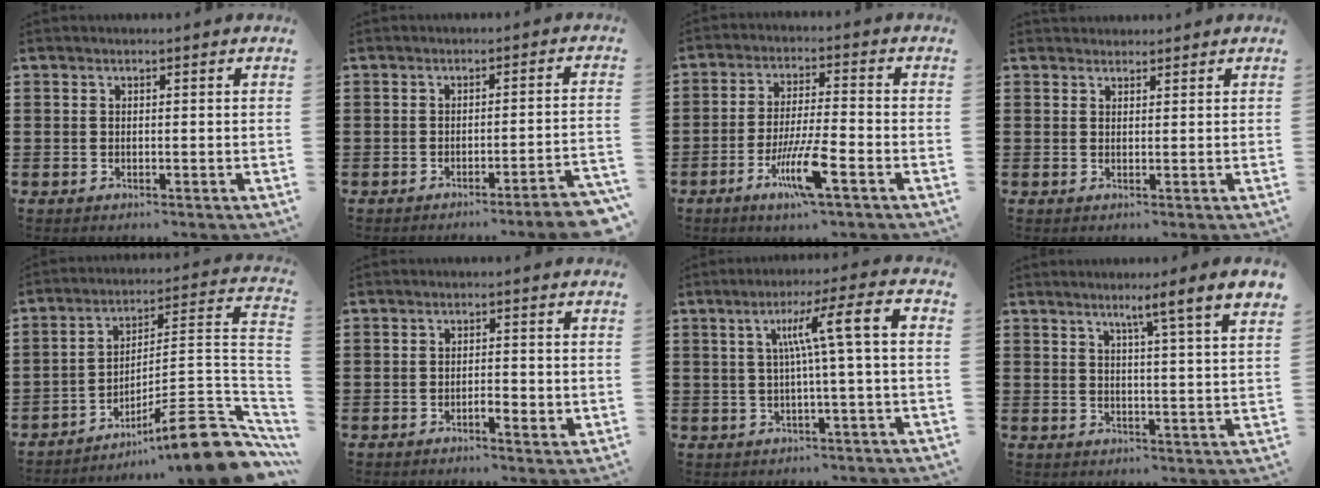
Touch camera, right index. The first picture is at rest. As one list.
[{"total": 3.6, "force": [-2.8, -0.5, 2.2], "torque": [-0.036, -0.015, -0.054]}, {"total": 8.7, "force": [-4.2, 1.2, 7.5], "torque": [-0.159, -0.012, -0.080]}, {"total": 1.4, "force": [1.3, 0.5, -0.2], "torque": [0.000, 0.002, 0.026]}, {"total": 12.5, "force": [-8.4, 1.4, 9.2], "torque": [-0.121, 0.016, -0.149]}, {"total": 2.5, "force": [-1.0, 0.8, 2.2], "torque": [-0.038, 0.002, -0.018]}, {"total": 8.6, "force": [1.1, 0.0, 8.5], "torque": [-0.161, 0.003, 0.011]}, {"total": 4.2, "force": [2.5, -1.1, 3.1], "torque": [-0.054, -0.025, 0.029]}]